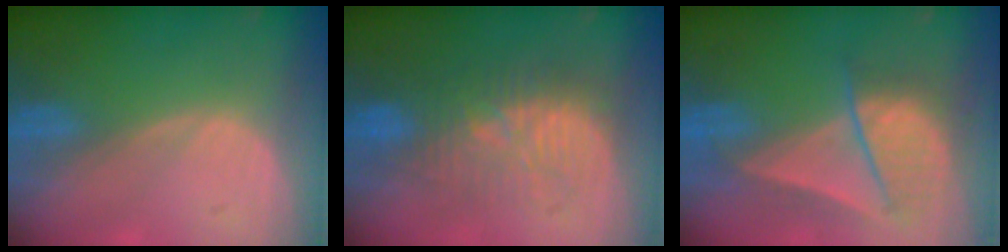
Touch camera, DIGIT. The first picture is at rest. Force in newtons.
{"total": 9.6, "press": 9.5, "slide": 1.0}
{"total": 7.8, "press": 7.3, "slide": 2.7}